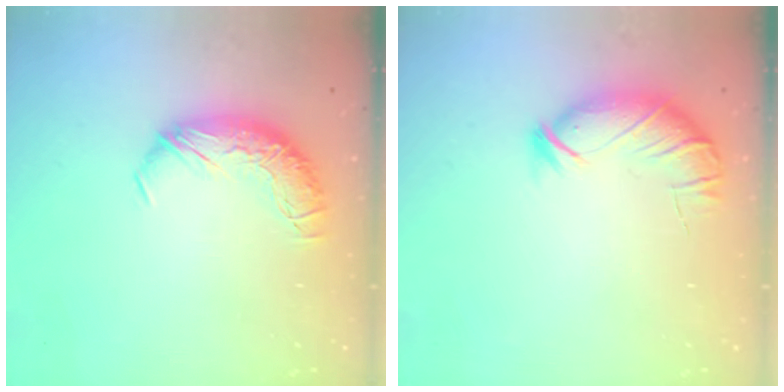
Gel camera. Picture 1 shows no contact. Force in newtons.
{"total": 4.1, "press": 3.9, "slide": 1.1}